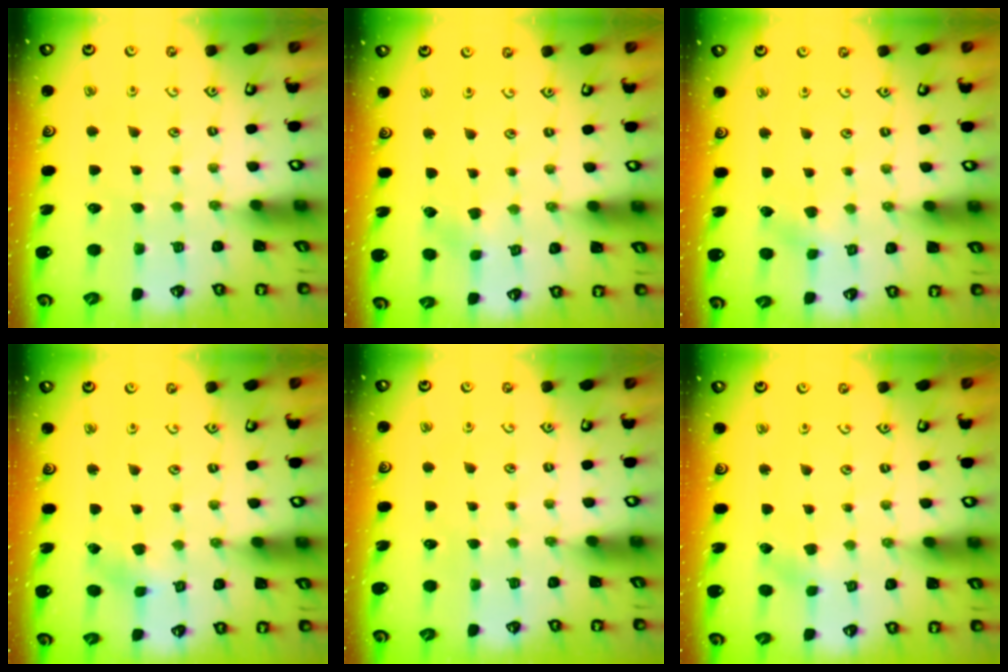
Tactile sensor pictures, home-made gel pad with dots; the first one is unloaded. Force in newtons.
{"total": 1.3, "press": 1.3, "slide": 0.1}
{"total": 2.9, "press": 2.9, "slide": 0.3}
{"total": 2.9, "press": 2.8, "slide": 0.2}
{"total": 0.0}
{"total": 2.3, "press": 2.3, "slide": 0.4}